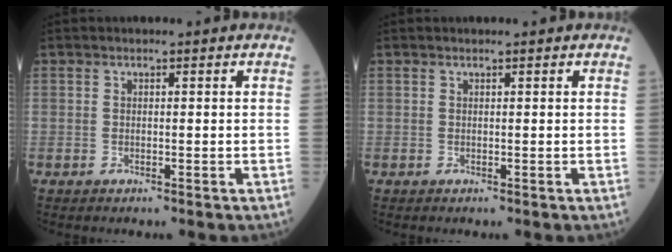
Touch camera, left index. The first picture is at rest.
{"total": 0.0}